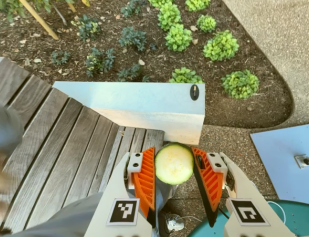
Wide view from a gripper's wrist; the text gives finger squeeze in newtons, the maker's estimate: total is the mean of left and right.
{"total": 8.7, "left": 8.9, "right": 8.4}